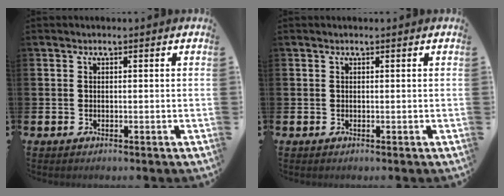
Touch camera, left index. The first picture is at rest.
{"total": 0.0}